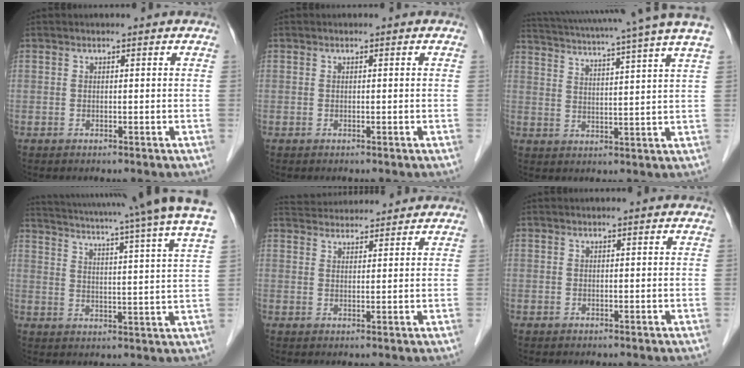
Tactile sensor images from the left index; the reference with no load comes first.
{"total": 0.0}
{"total": 19.8, "force": [16.9, -1.7, 10.1], "torque": [-0.180, -0.014, 0.223]}
{"total": 25.5, "force": [22.1, -0.8, 12.7], "torque": [-0.207, -0.043, 0.274]}
{"total": 8.2, "force": [8.0, 0.8, 1.5], "torque": [-0.032, 0.035, 0.123]}
{"total": 0.7, "force": [0.6, -0.1, 0.3], "torque": [-0.007, 0.006, 0.012]}